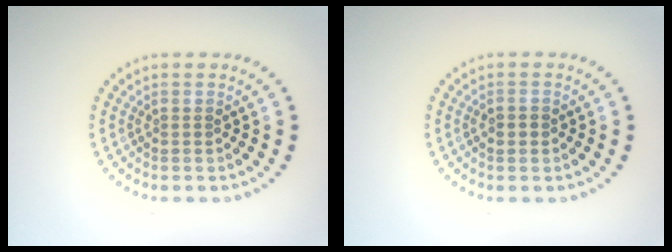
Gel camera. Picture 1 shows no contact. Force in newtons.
{"total": 1.5, "press": 1.5, "slide": 0.1}